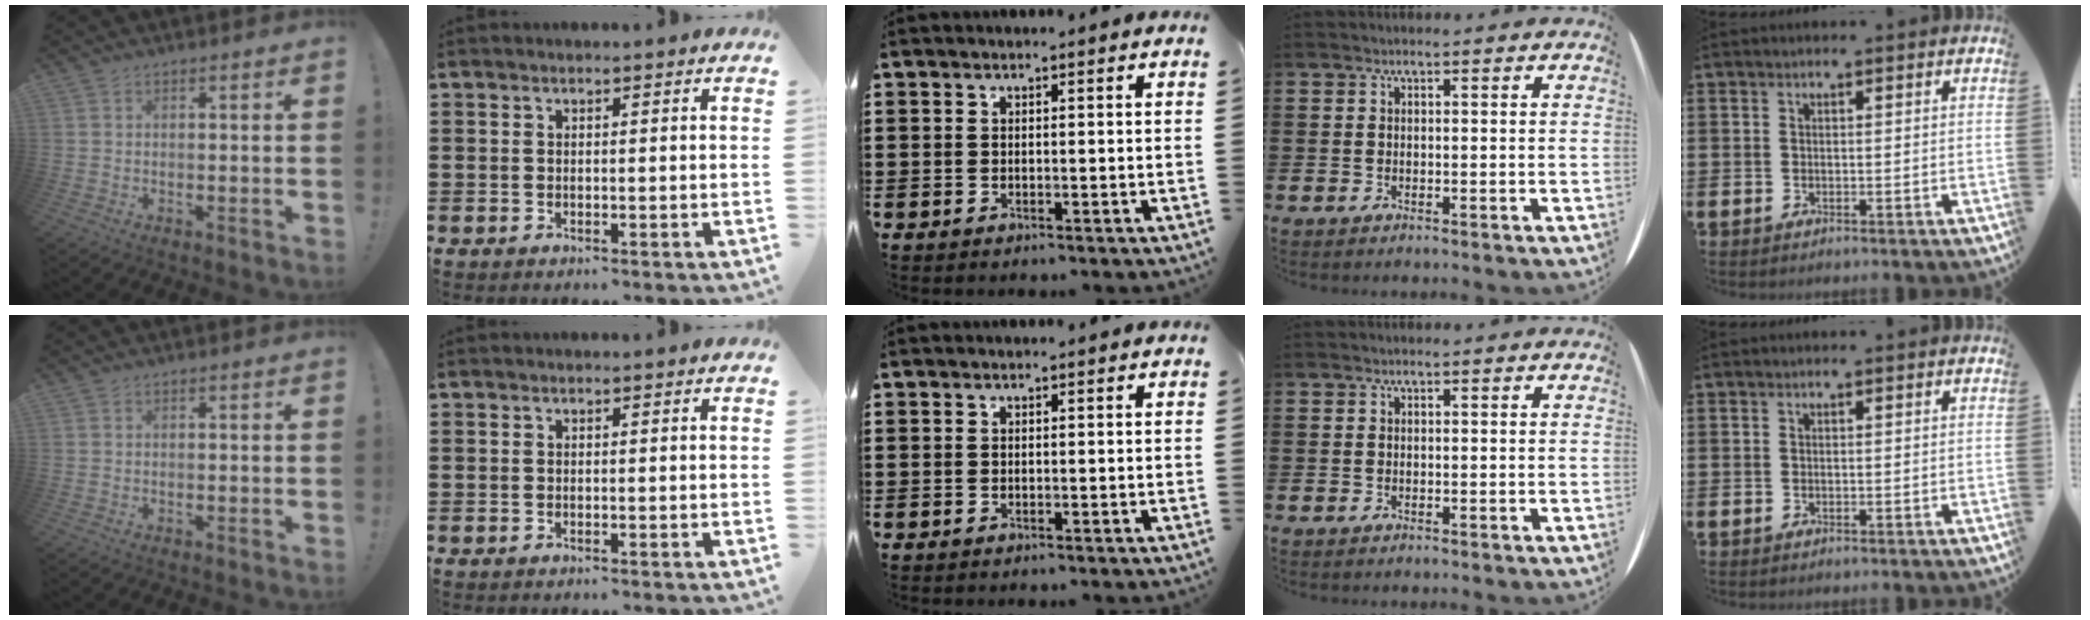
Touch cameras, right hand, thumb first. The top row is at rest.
{}